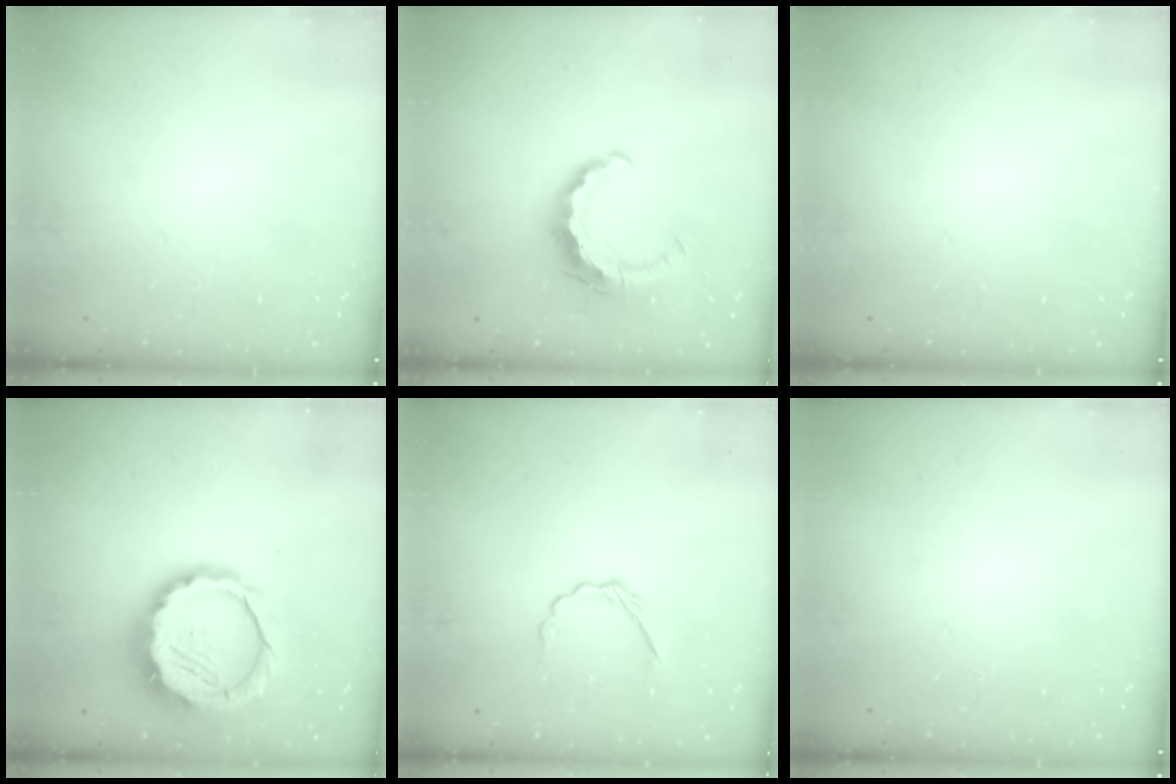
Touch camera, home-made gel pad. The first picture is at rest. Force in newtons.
{"total": 7.6, "press": 7.6, "slide": 0.9}
{"total": 0.0}
{"total": 13.4, "press": 13.1, "slide": 2.9}
{"total": 3.3, "press": 3.0, "slide": 1.2}
{"total": 0.0}